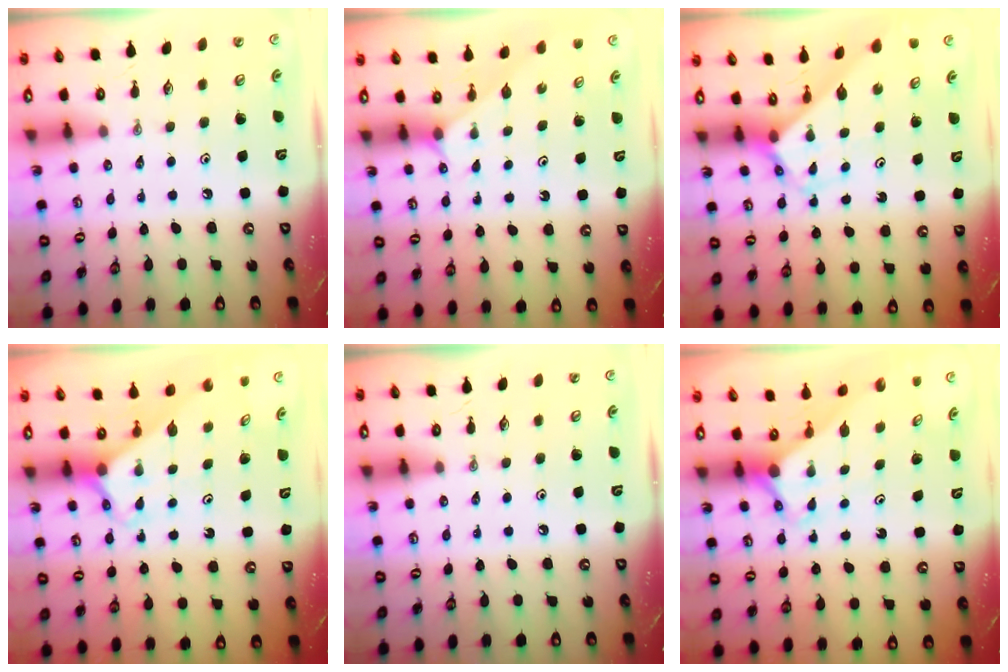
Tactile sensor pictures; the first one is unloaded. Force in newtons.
{"total": 1.7, "press": 1.7, "slide": 0.3}
{"total": 2.9, "press": 2.9, "slide": 0.2}
{"total": 2.6, "press": 2.6, "slide": 0.2}
{"total": 0.0}
{"total": 2.7, "press": 2.7, "slide": 0.2}